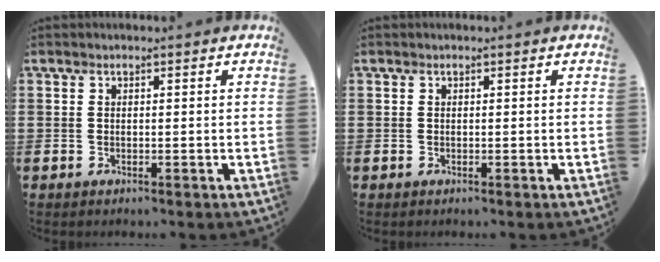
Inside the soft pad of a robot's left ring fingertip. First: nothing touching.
{"total": 0.0}